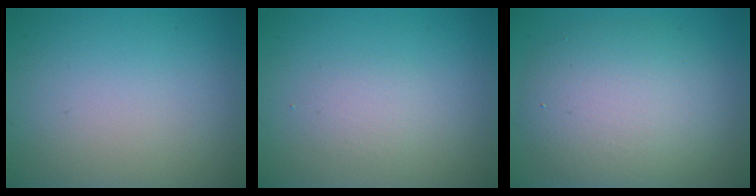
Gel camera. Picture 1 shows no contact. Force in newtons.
{"total": 1.3, "press": 1.3, "slide": 0.0}
{"total": 6.8, "press": 6.8, "slide": 0.7}